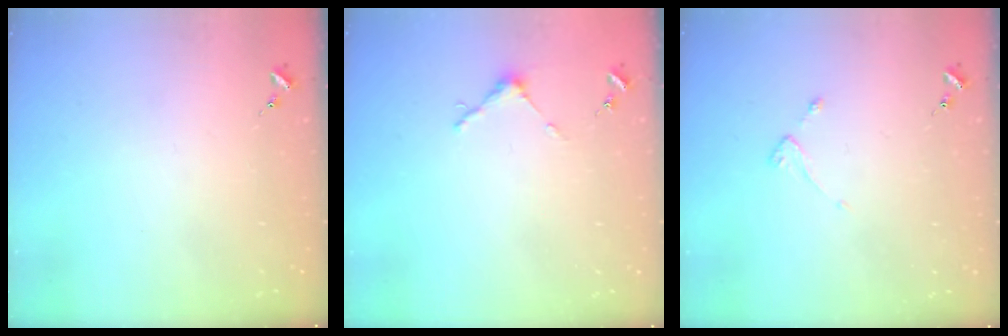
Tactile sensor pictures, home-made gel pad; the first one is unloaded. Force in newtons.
{"total": 3.7, "press": 3.7, "slide": 0.3}
{"total": 2.2, "press": 2.1, "slide": 0.4}